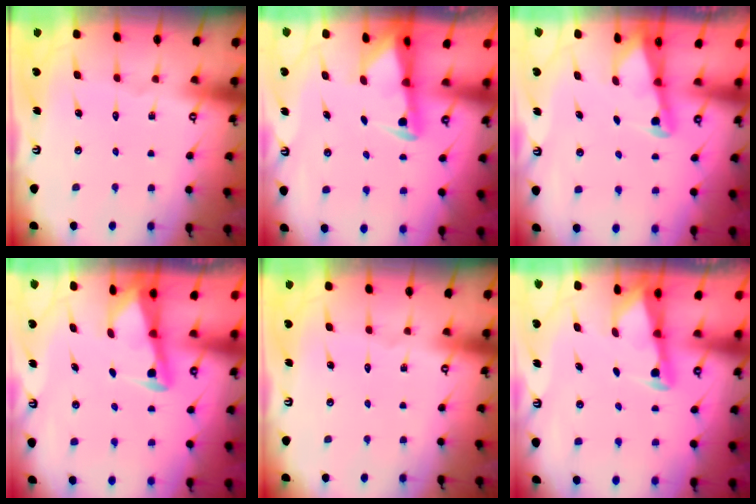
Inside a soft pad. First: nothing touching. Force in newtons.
{"total": 2.2, "press": 2.2, "slide": 0.4}
{"total": 2.1, "press": 2.1, "slide": 0.3}
{"total": 3.0, "press": 2.9, "slide": 0.4}
{"total": 0.0}
{"total": 2.8, "press": 2.8, "slide": 0.2}